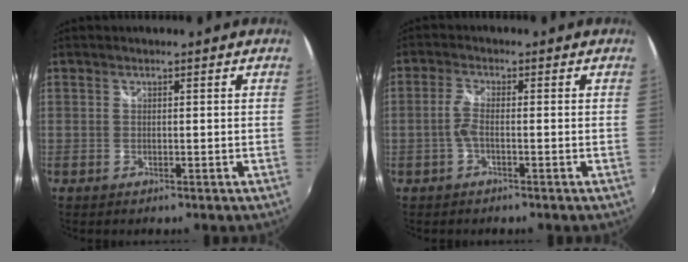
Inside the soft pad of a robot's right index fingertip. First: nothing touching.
{"total": 2.6, "force": [-0.9, 0.4, 2.4], "torque": [-0.056, 0.003, -0.021]}